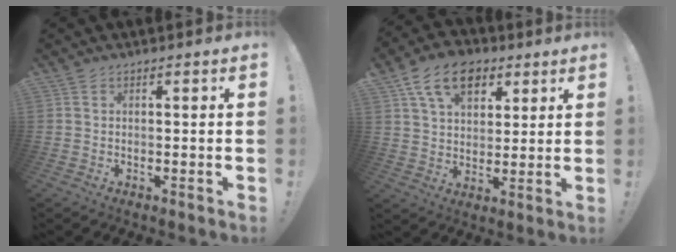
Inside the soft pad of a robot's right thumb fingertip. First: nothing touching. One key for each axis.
{"total": 14.0, "fx": 6.8, "fy": 9.4, "fz": 7.8, "tx": -0.114, "ty": -0.020, "tz": 0.128}